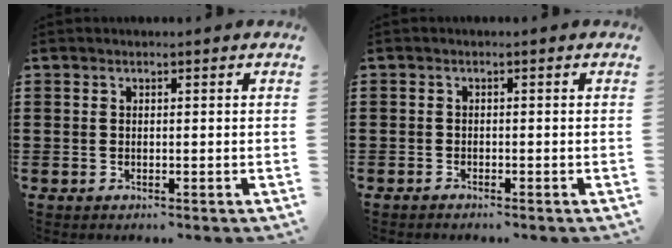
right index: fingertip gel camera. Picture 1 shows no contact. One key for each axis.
{"total": 0.8, "fx": -0.8, "fy": 0.1, "fz": 0.0, "tx": -0.002, "ty": 0.001, "tz": -0.017}